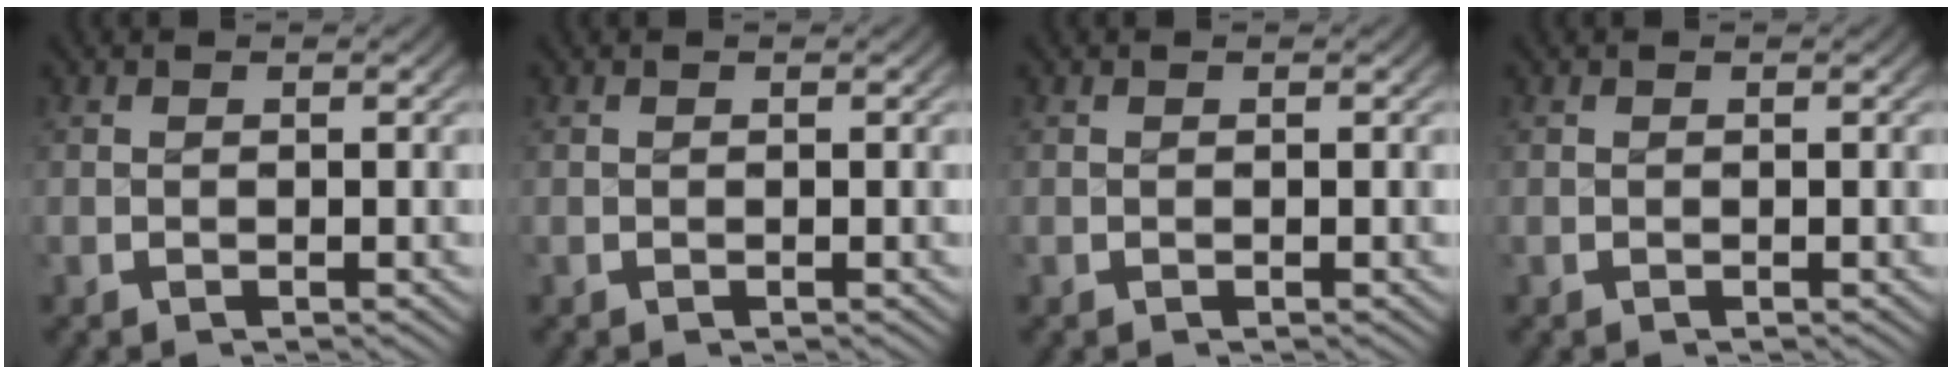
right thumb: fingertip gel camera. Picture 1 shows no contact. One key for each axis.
{"total": 0.0}
{"total": 0.0}
{"total": 0.0}